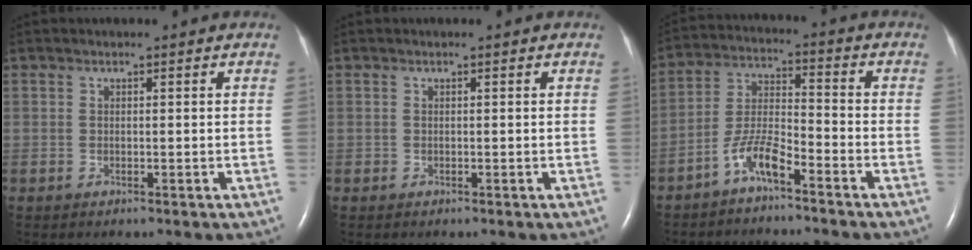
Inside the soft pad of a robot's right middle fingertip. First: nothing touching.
{"total": 0.0}
{"total": 6.4, "force": [-4.6, 1.1, 4.3], "torque": [-0.101, 0.003, -0.092]}